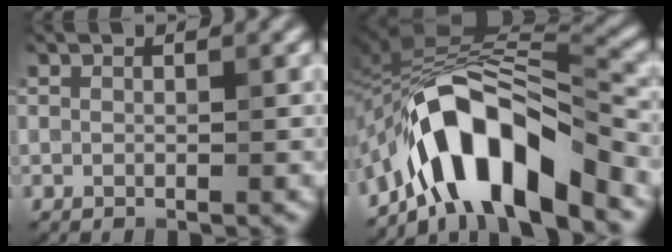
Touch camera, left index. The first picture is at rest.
{"total": 10.4, "force": [-6.3, 3.7, 7.5], "torque": [-0.106, 0.016, -0.115]}